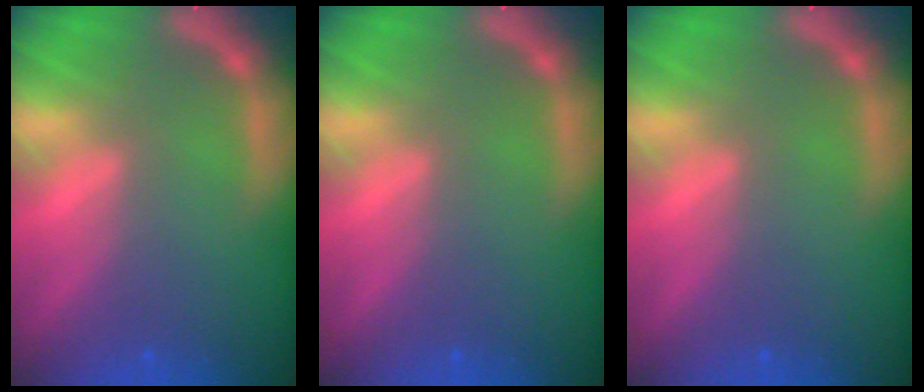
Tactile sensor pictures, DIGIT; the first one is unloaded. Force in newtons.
{"total": 0.0}
{"total": 0.0}